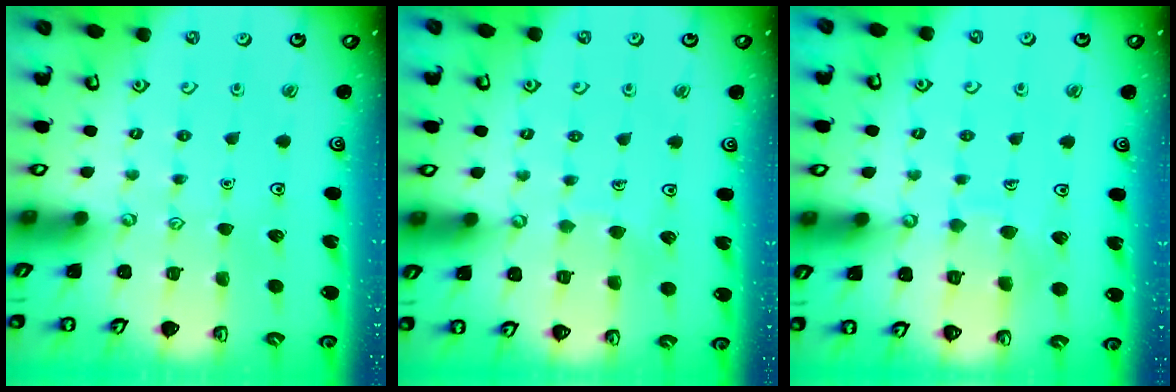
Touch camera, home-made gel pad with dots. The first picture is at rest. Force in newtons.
{"total": 3.4, "press": 3.4, "slide": 0.0}
{"total": 6.9, "press": 6.9, "slide": 0.7}